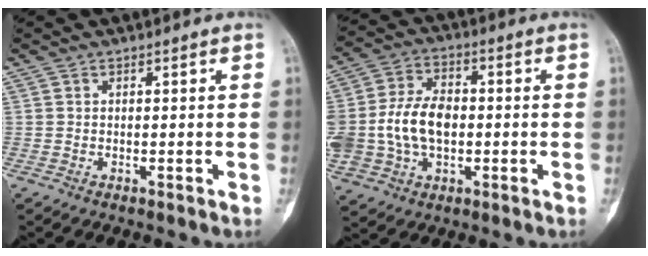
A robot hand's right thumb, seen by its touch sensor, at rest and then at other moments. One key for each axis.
{"total": 15.0, "fx": -0.9, "fy": 10.3, "fz": 10.8, "tx": -0.216, "ty": 0.019, "tz": -0.008}